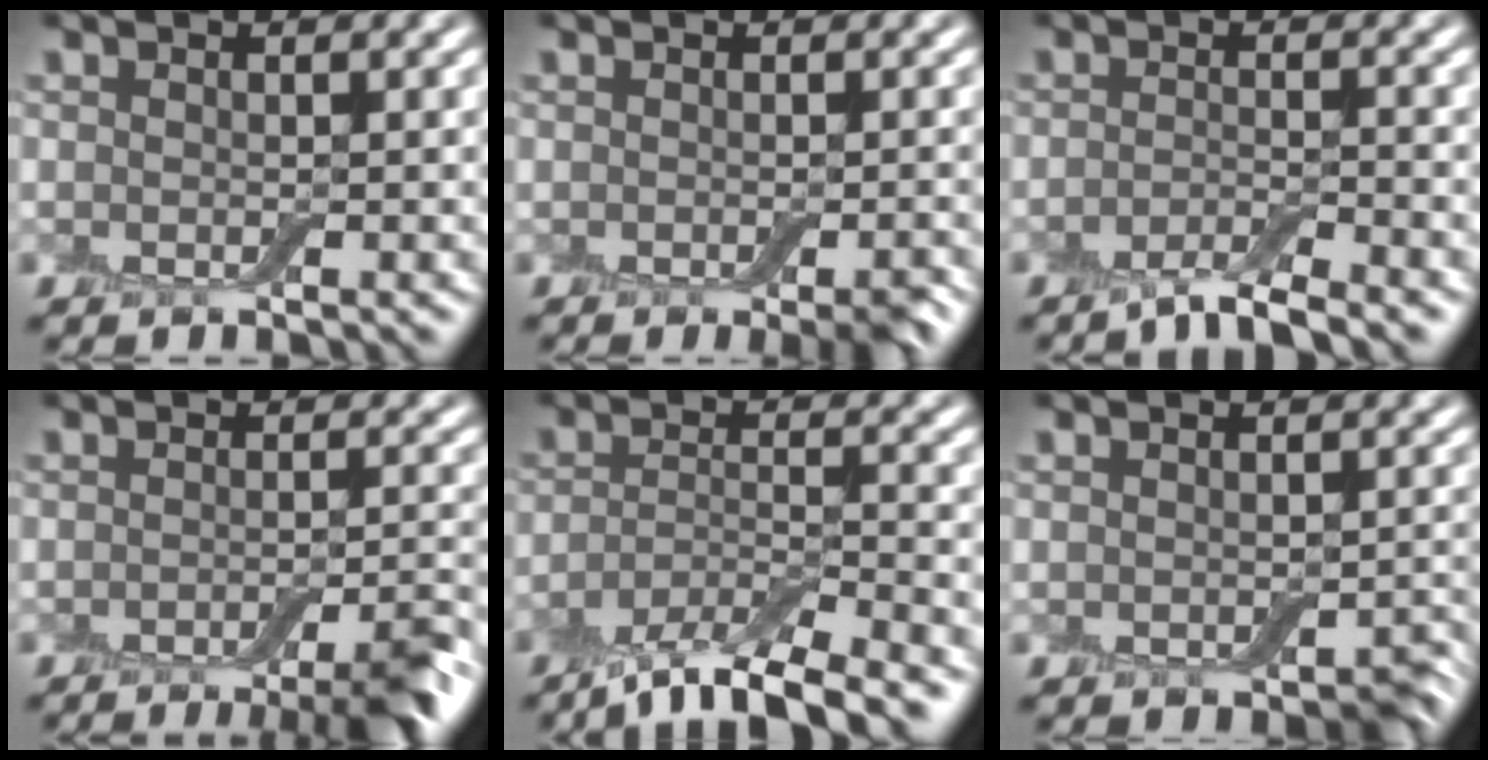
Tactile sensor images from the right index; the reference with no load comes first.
{"total": 2.0, "force": [-1.1, 0.4, 1.6], "torque": [-0.021, -0.003, -0.014]}
{"total": 2.9, "force": [-2.2, 0.4, 1.9], "torque": [-0.029, -0.001, -0.051]}
{"total": 5.5, "force": [-3.6, 1.1, 4.0], "torque": [-0.046, -0.007, -0.051]}
{"total": 6.5, "force": [-4.9, 1.5, 4.0], "torque": [-0.068, -0.007, -0.090]}
{"total": 1.9, "force": [-1.0, 1.2, 1.2], "torque": [-0.019, -0.012, -0.008]}